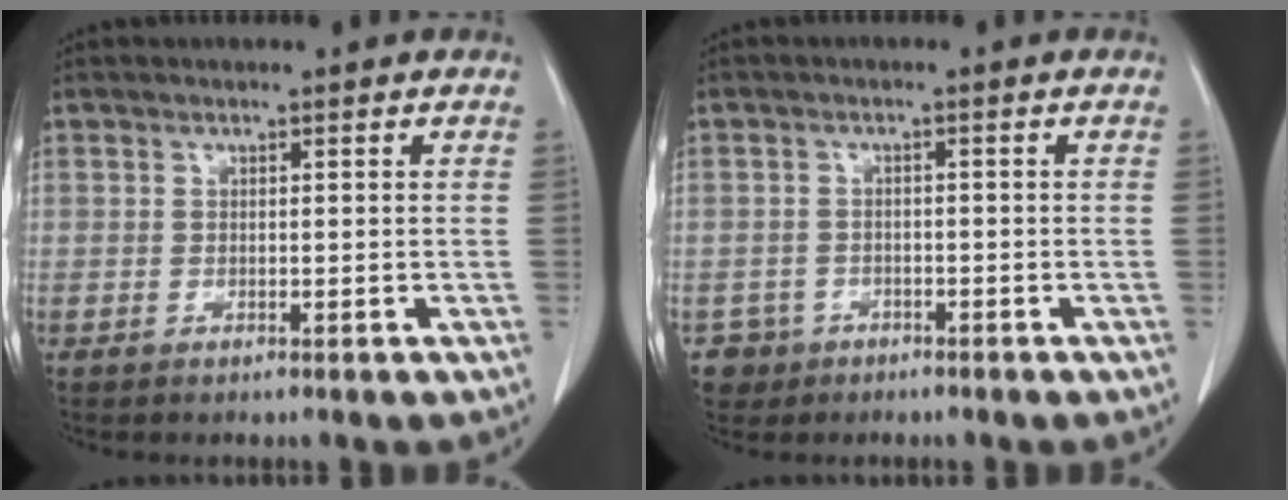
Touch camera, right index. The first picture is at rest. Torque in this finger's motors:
{"motor_torque": [-0.17, -0.01, -0.47, -0.21]}